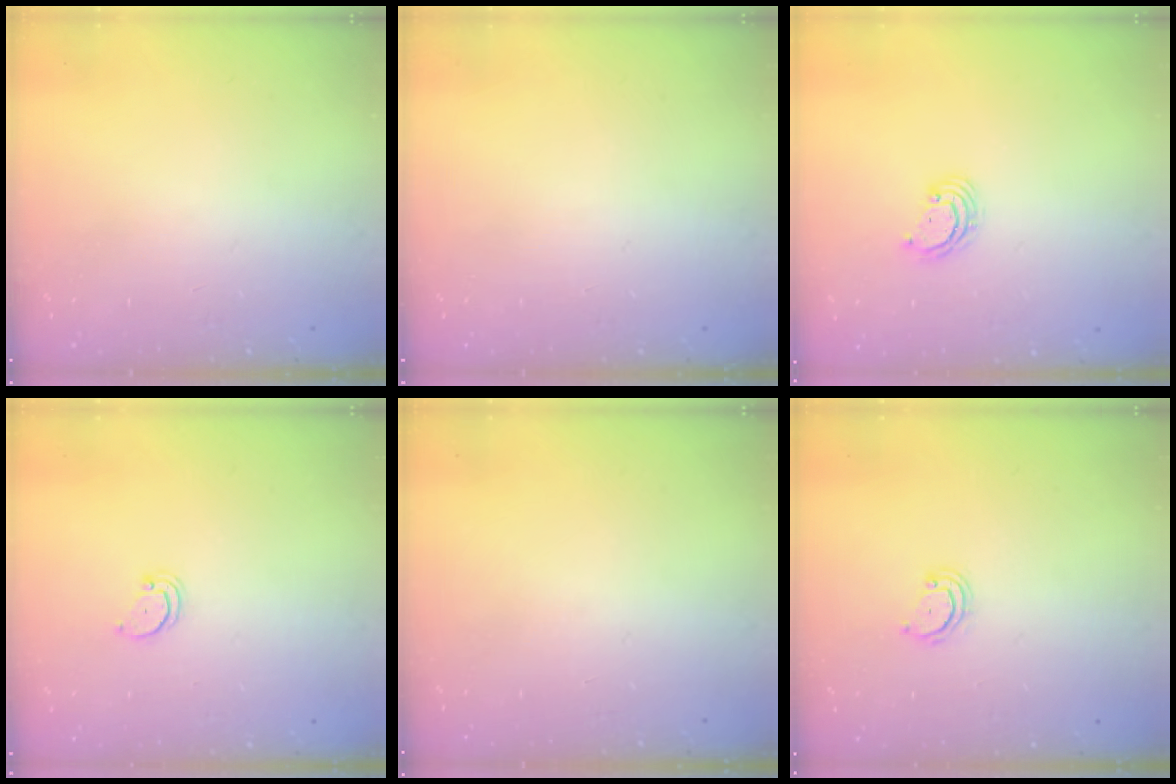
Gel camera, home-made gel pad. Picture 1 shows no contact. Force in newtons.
{"total": 0.0}
{"total": 3.5, "press": 3.5, "slide": 0.2}
{"total": 2.5, "press": 2.5, "slide": 0.3}
{"total": 0.0}
{"total": 3.7, "press": 3.7, "slide": 0.3}